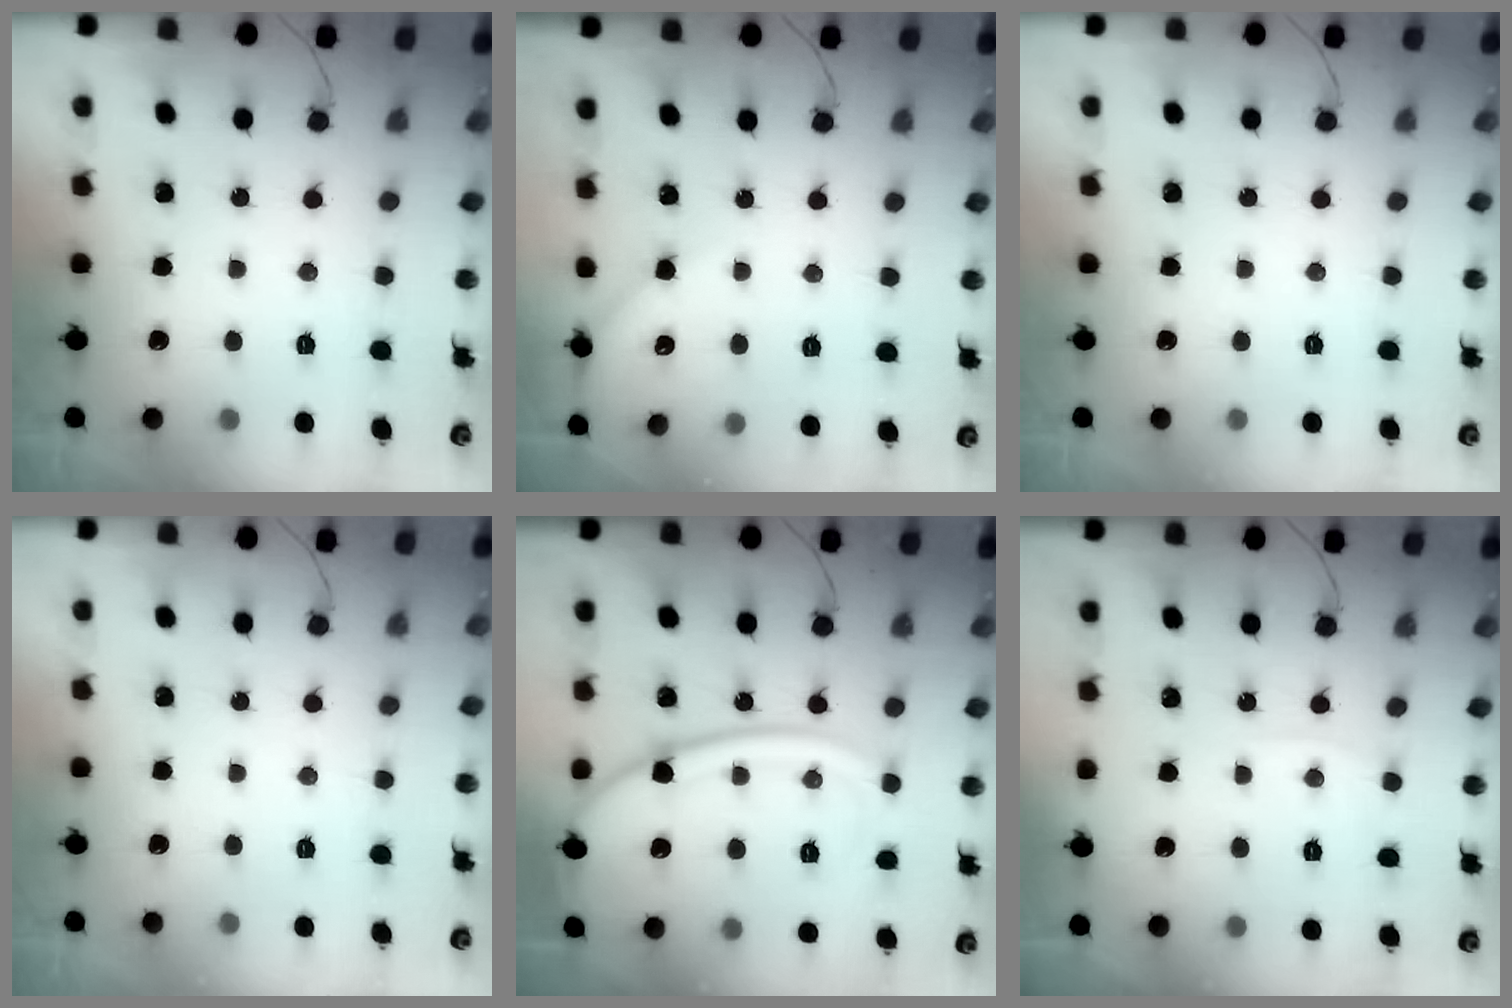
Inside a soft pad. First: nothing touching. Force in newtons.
{"total": 4.5, "press": 4.4, "slide": 0.8}
{"total": 0.0}
{"total": 0.0}
{"total": 17.2, "press": 17.1, "slide": 1.8}
{"total": 3.1, "press": 3.1, "slide": 0.3}